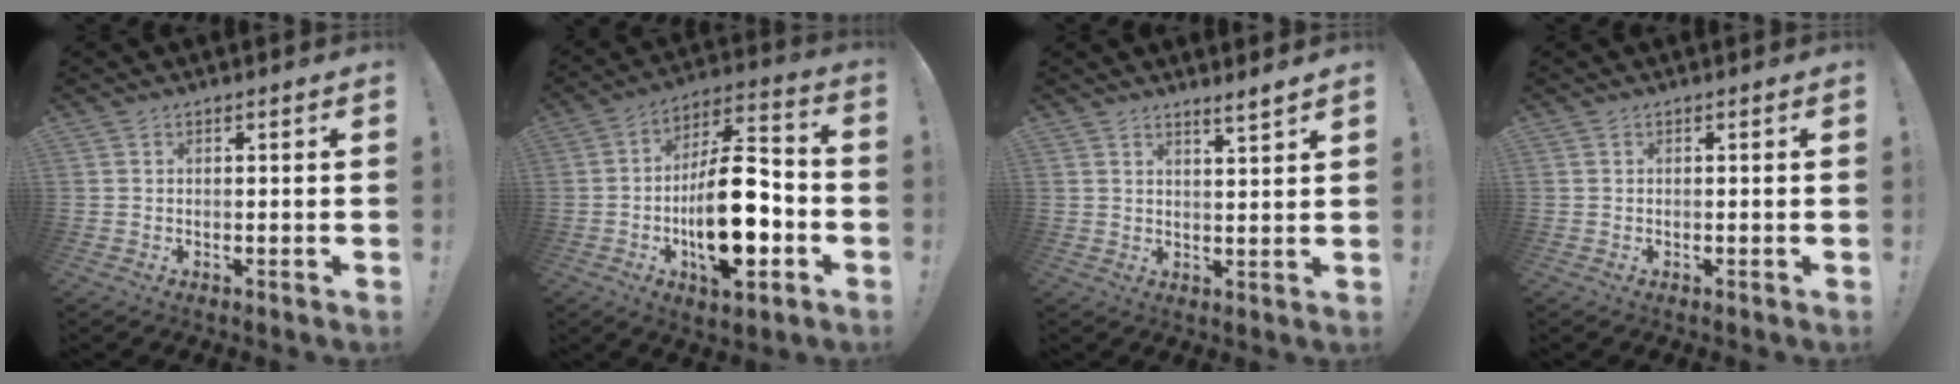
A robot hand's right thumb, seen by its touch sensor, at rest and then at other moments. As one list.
[{"total": 21.2, "force": [-5.4, 9.2, 18.3], "torque": [-0.319, 0.027, -0.081]}, {"total": 3.8, "force": [3.3, -0.4, 1.9], "torque": [-0.026, -0.026, 0.054]}, {"total": 0.0}]